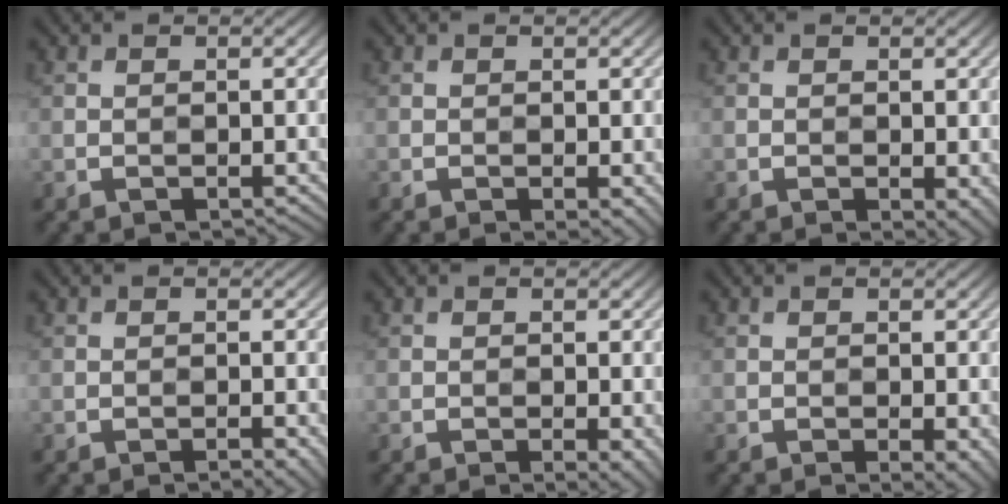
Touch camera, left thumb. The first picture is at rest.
{"total": 1.4, "force": [-0.3, 0.4, 1.3], "torque": [-0.022, -0.005, -0.002]}
{"total": 1.9, "force": [-0.3, 0.9, 1.6], "torque": [-0.021, -0.007, -0.001]}
{"total": 1.4, "force": [-0.7, 0.1, 1.2], "torque": [-0.016, 0.002, -0.008]}
{"total": 1.6, "force": [-0.4, 0.2, 1.5], "torque": [-0.023, -0.002, -0.006]}
{"total": 1.7, "force": [-0.5, 0.3, 1.7], "torque": [-0.025, -0.004, -0.006]}